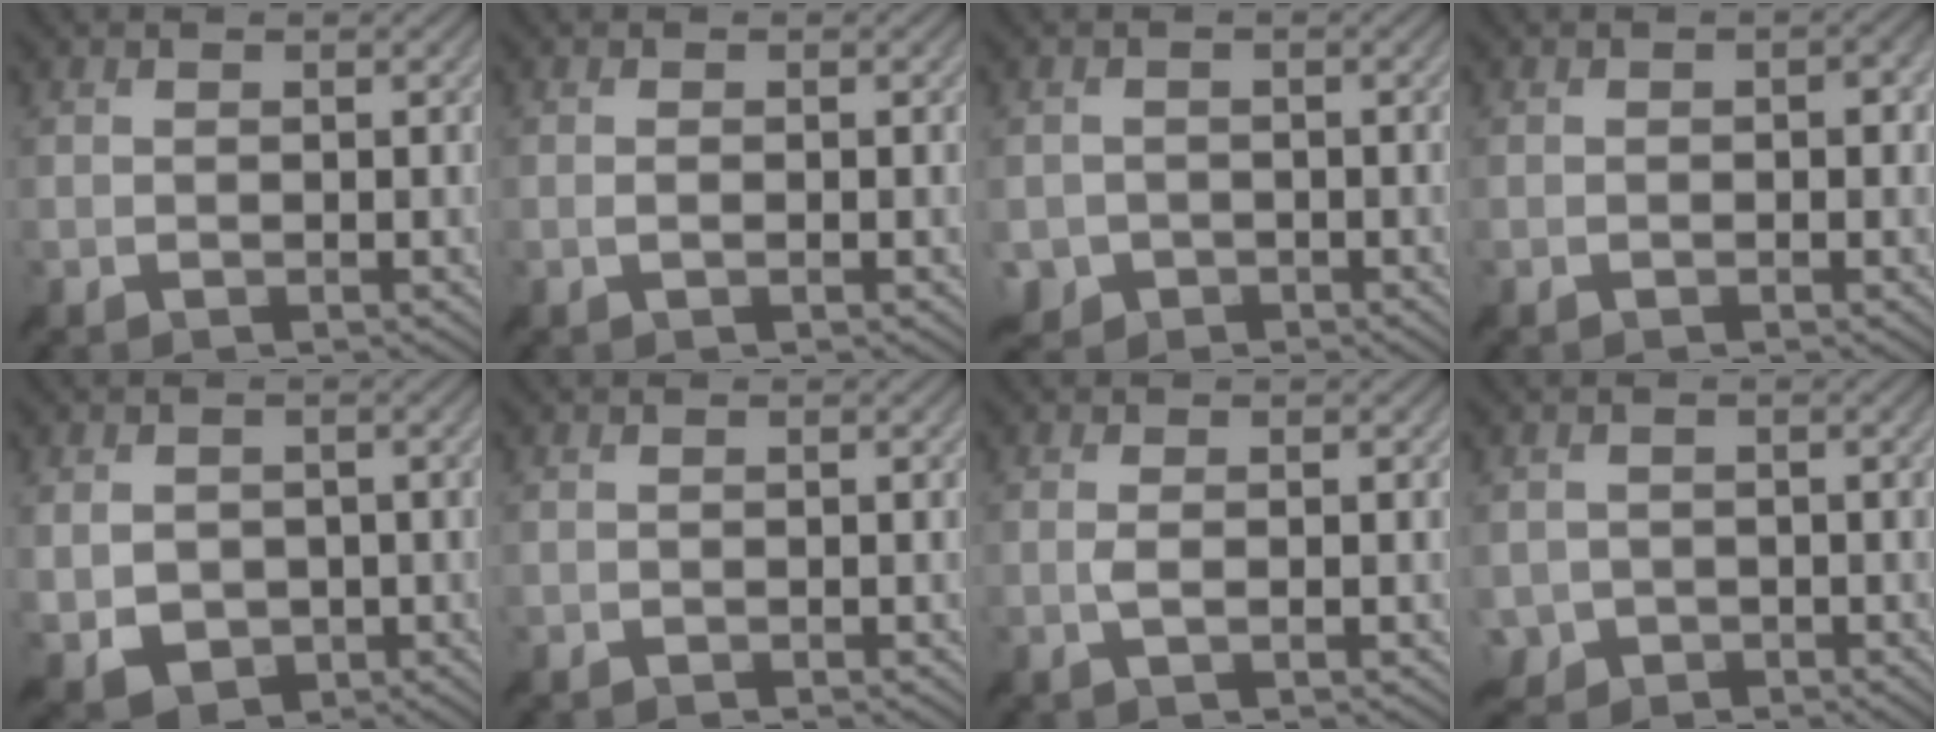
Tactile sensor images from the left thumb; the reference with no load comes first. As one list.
[{"total": 0.8, "force": [-0.2, -0.1, 0.7], "torque": [-0.017, 0.002, -0.005]}, {"total": 2.7, "force": [-1.2, 2.4, 0.3], "torque": [-0.008, -0.011, -0.028]}, {"total": 1.5, "force": [-0.2, 0.6, 1.4], "torque": [-0.021, 0.004, -0.003]}, {"total": 4.8, "force": [-0.4, 3.9, 2.8], "torque": [-0.069, -0.016, -0.001]}, {"total": 0.0}, {"total": 1.7, "force": [-0.2, 0.1, 1.7], "torque": [-0.038, 0.004, -0.009]}, {"total": 2.7, "force": [-0.9, 2.5, 0.3], "torque": [-0.011, -0.014, -0.023]}]